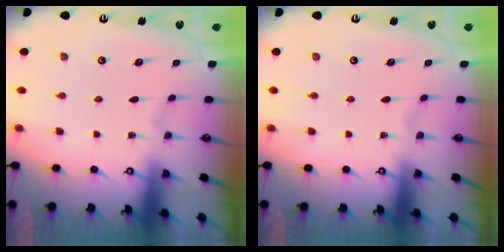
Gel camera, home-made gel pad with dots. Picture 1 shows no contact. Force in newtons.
{"total": 0.0}